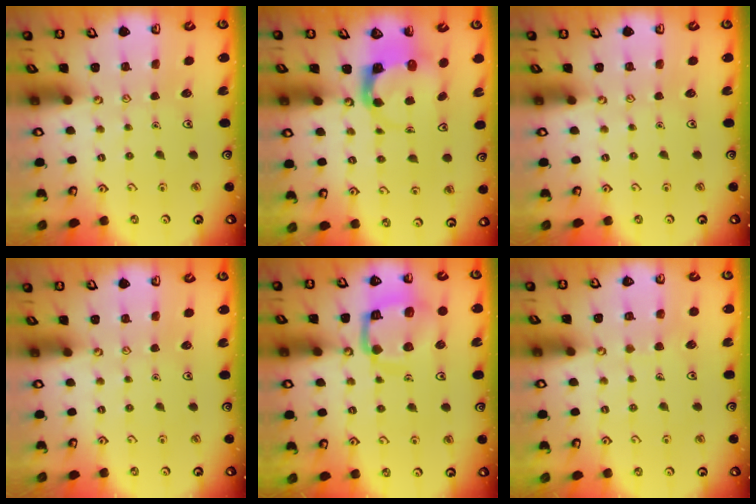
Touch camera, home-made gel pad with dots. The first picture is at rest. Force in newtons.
{"total": 3.7, "press": 3.6, "slide": 0.5}
{"total": 0.0}
{"total": 0.0}
{"total": 14.5, "press": 14.4, "slide": 1.5}
{"total": 4.3, "press": 4.3, "slide": 0.2}